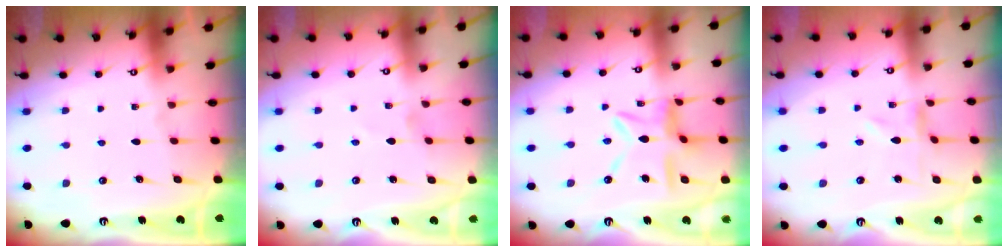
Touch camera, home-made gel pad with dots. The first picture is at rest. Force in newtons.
{"total": 0.0}
{"total": 10.2, "press": 10.1, "slide": 0.7}
{"total": 0.0}